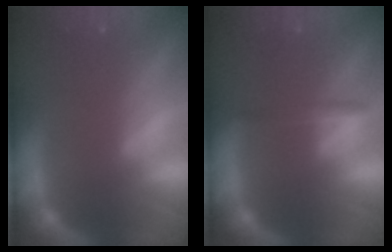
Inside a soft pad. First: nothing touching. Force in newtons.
{"total": 1.9}